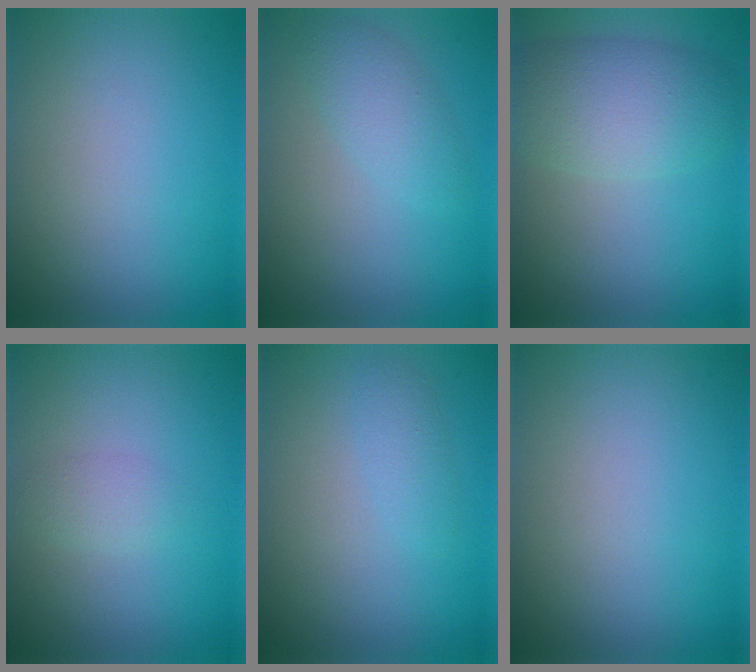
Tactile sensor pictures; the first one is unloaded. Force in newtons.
{"total": 2.5, "press": 2.5, "slide": 0.1}
{"total": 5.4, "press": 5.4, "slide": 0.2}
{"total": 1.3, "press": 1.3, "slide": 0.0}
{"total": 1.3, "press": 1.3, "slide": 0.1}
{"total": 0.0}